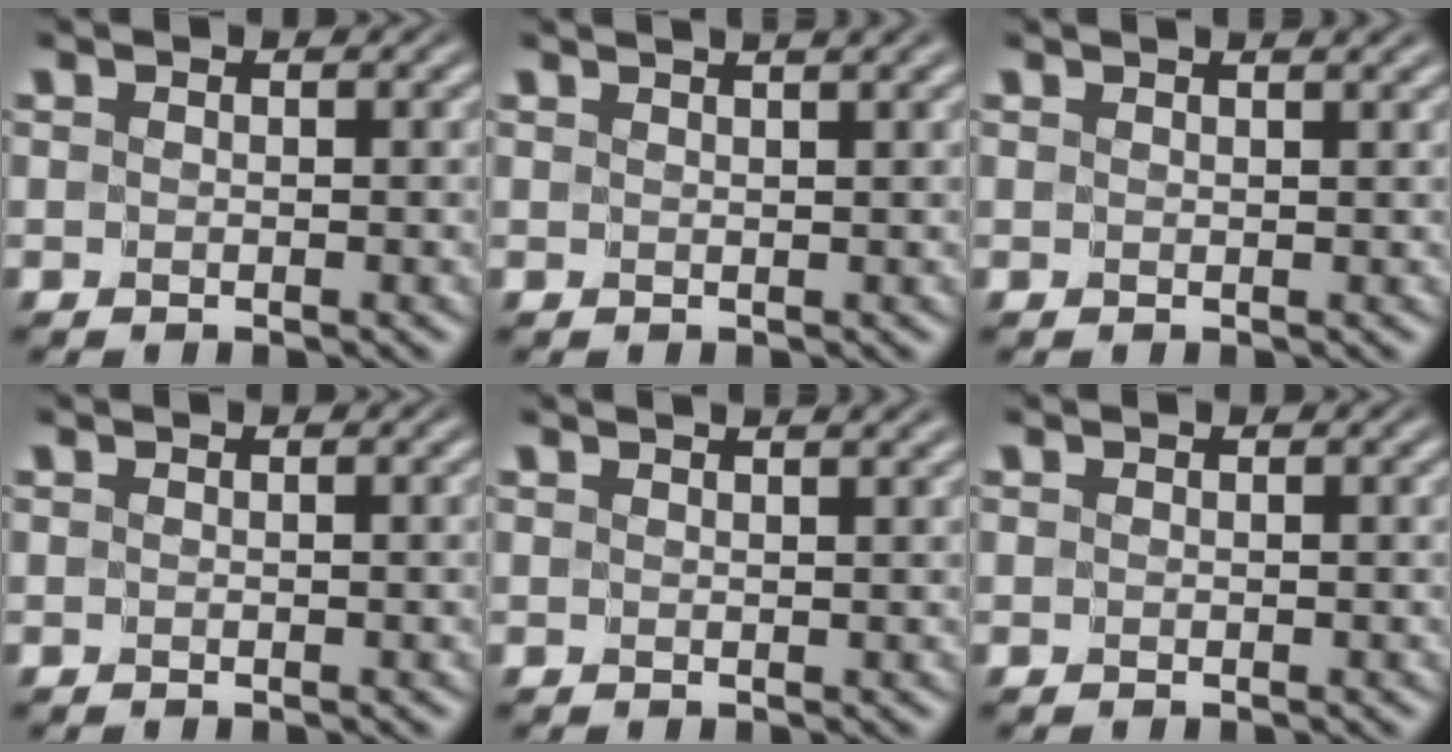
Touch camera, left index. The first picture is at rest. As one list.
[{"total": 3.5, "force": [2.6, 1.1, 2.1], "torque": [-0.006, 0.013, 0.009]}, {"total": 2.2, "force": [1.9, 0.5, 1.0], "torque": [-0.001, 0.000, 0.007]}, {"total": 0.0}, {"total": 2.7, "force": [2.2, 0.8, 1.4], "torque": [-0.002, 0.006, 0.005]}, {"total": 0.0}]